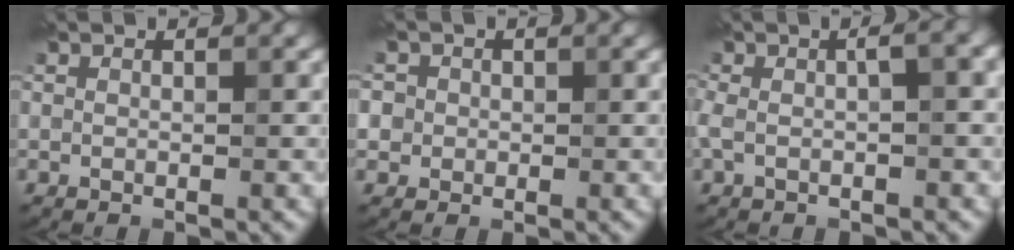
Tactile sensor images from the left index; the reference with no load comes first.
{"total": 3.1, "force": [1.0, 2.9, 0.8], "torque": [-0.004, 0.015, -0.002]}
{"total": 4.1, "force": [0.2, 1.4, 3.9], "torque": [-0.060, 0.016, -0.003]}